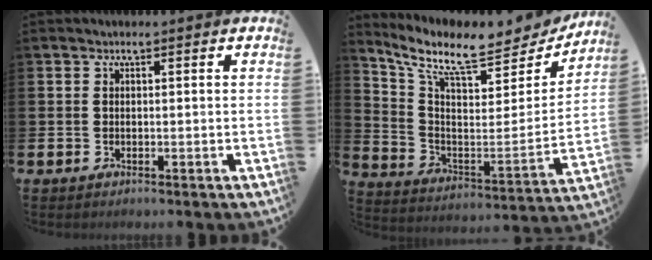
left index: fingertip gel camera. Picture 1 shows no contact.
{"total": 11.0, "force": [9.2, 3.0, 5.2], "torque": [-0.121, -0.069, 0.151]}